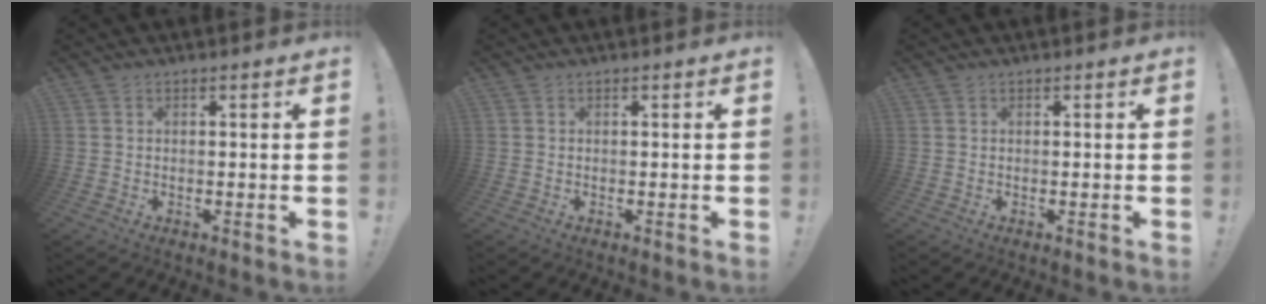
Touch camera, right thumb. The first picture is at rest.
{"total": 0.0}
{"total": 0.0}